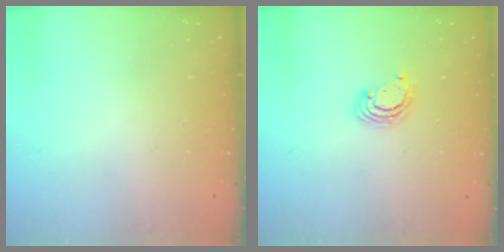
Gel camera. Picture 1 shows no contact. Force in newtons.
{"total": 3.2, "press": 3.2, "slide": 0.1}